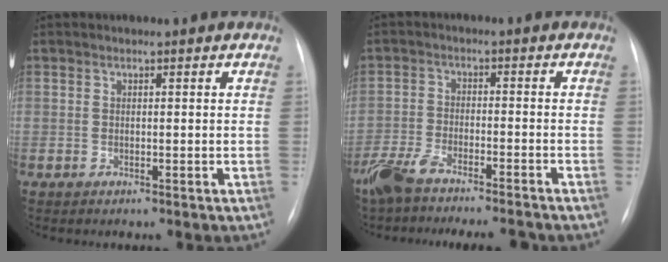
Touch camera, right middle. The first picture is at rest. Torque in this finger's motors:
{"motor_torque": [0.37, -0.50, 0.26, 0.09]}